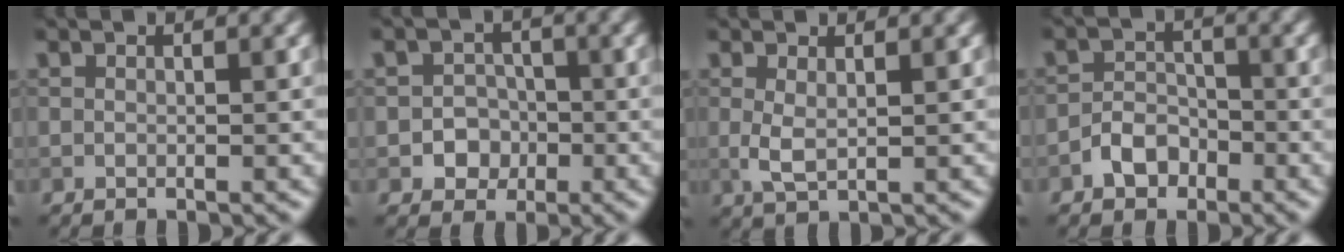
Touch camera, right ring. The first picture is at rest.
{"total": 2.8, "force": [-0.9, 2.5, 0.9], "torque": [0.005, 0.002, -0.027]}
{"total": 1.9, "force": [0.3, 0.7, 1.7], "torque": [-0.040, -0.001, 0.009]}
{"total": 2.6, "force": [-1.6, 1.8, 1.0], "torque": [-0.012, 0.010, -0.031]}